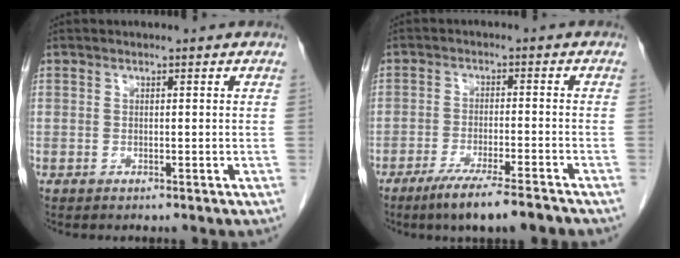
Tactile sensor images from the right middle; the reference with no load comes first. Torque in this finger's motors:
{"motor_torque": [1.00, -1.11, 0.45, 0.10]}